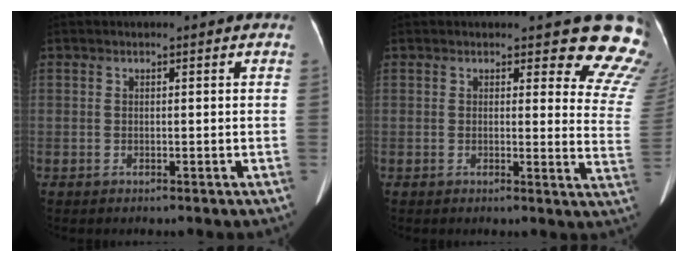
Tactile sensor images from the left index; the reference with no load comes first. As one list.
[{"total": 10.4, "force": [9.5, 3.1, 2.8], "torque": [0.013, -0.062, 0.059]}]